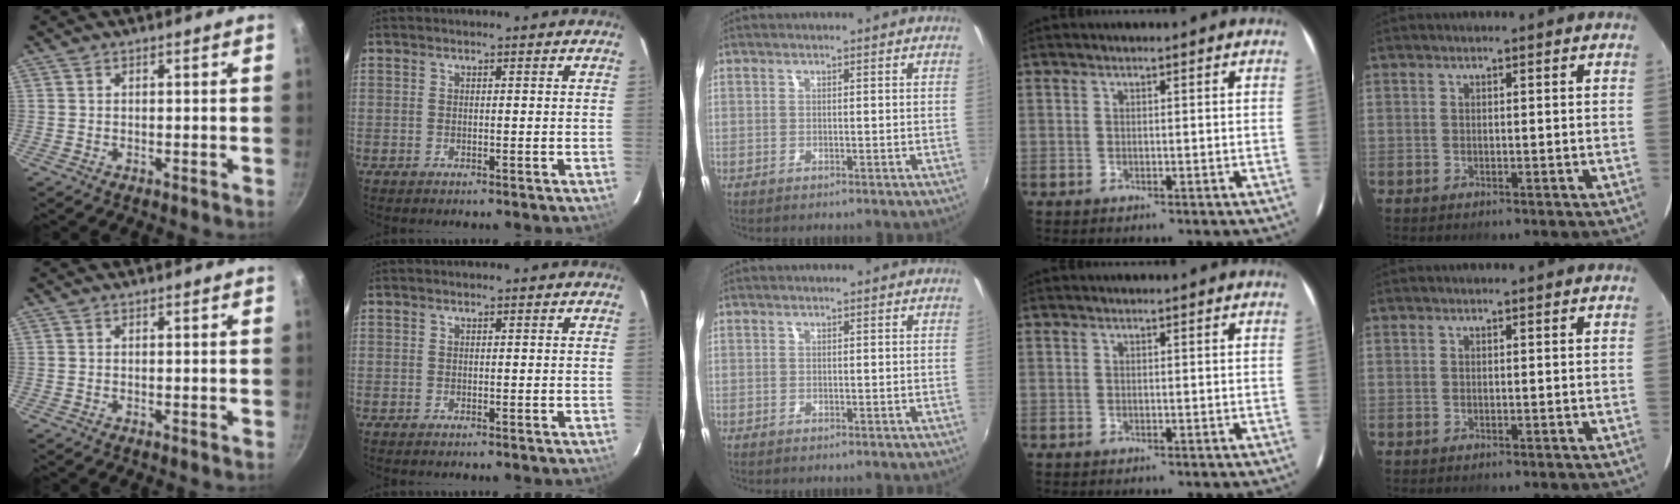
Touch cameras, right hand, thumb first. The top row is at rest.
{}